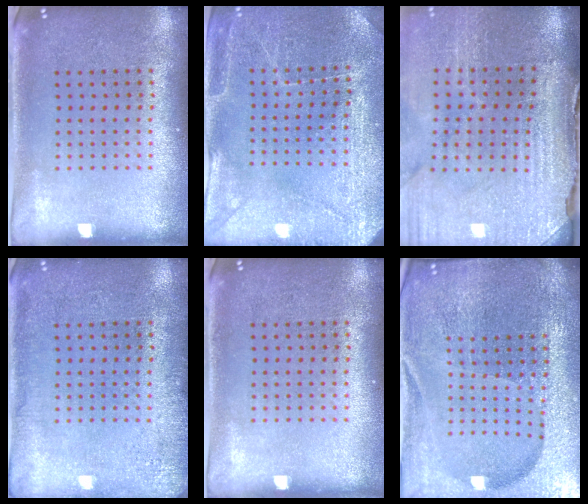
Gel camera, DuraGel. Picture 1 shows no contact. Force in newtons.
{"total": 2.9, "press": 2.9, "slide": 0.2}
{"total": 4.6, "press": 3.9, "slide": 2.3}
{"total": 2.3, "press": 2.2, "slide": 0.3}
{"total": 0.0}
{"total": 5.6, "press": 5.1, "slide": 2.3}